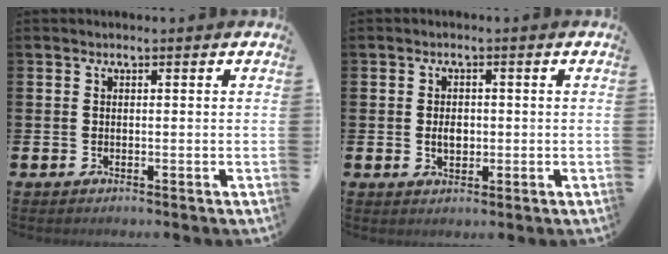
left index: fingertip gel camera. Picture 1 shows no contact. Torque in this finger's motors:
{"motor_torque": [0.05, 0.02, 0.03, 0.08]}